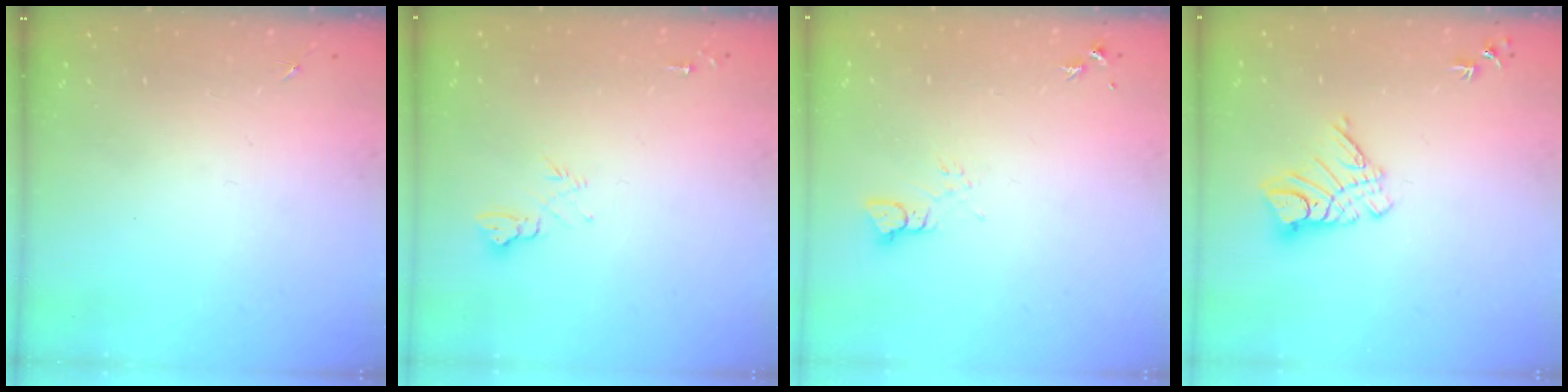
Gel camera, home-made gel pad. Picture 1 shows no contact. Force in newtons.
{"total": 7.1, "press": 7.1, "slide": 0.8}
{"total": 3.0, "press": 3.0, "slide": 0.2}
{"total": 10.5, "press": 10.4, "slide": 1.0}